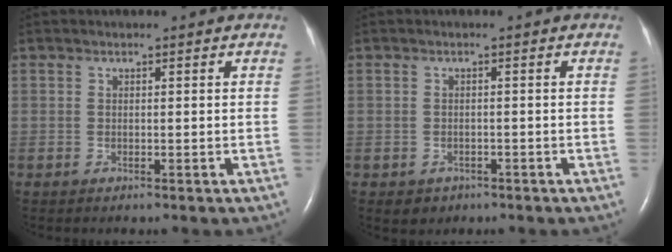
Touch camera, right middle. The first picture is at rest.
{"total": 2.0, "force": [-1.1, 1.6, 0.3], "torque": [-0.006, 0.005, -0.009]}